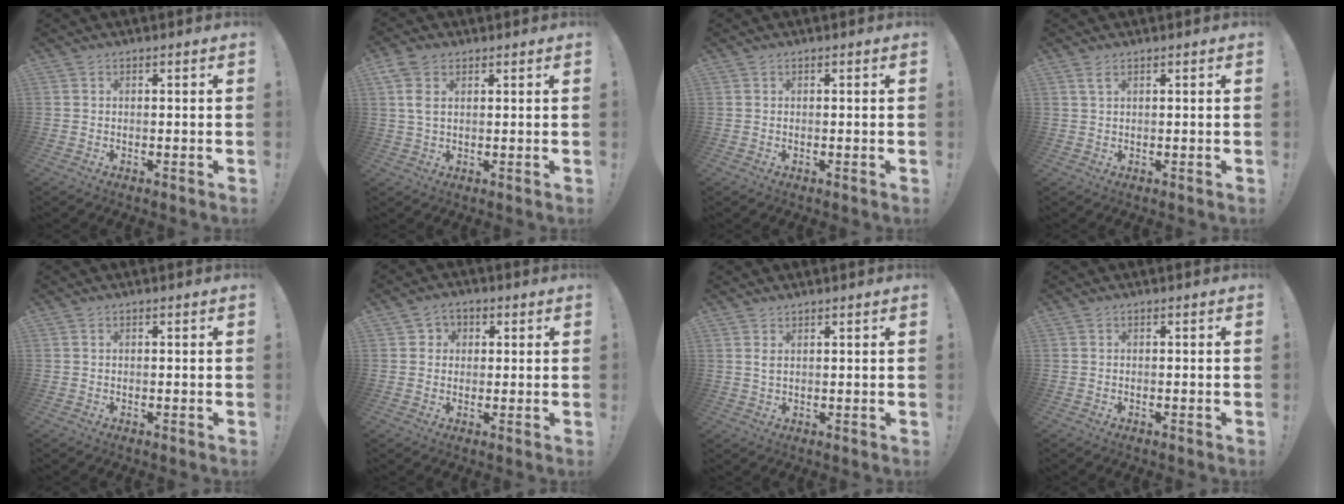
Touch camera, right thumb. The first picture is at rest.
{"total": 5.8, "force": [2.1, 3.3, 4.3], "torque": [-0.089, 0.003, 0.041]}
{"total": 0.0}
{"total": 2.5, "force": [1.3, 0.9, 1.9], "torque": [-0.032, -0.002, 0.023]}
{"total": 0.0}
{"total": 3.6, "force": [0.5, 3.4, 1.0], "torque": [-0.011, 0.001, 0.007]}
{"total": 2.0, "force": [1.3, 1.2, 1.0], "torque": [-0.013, -0.005, 0.022]}
{"total": 0.0}